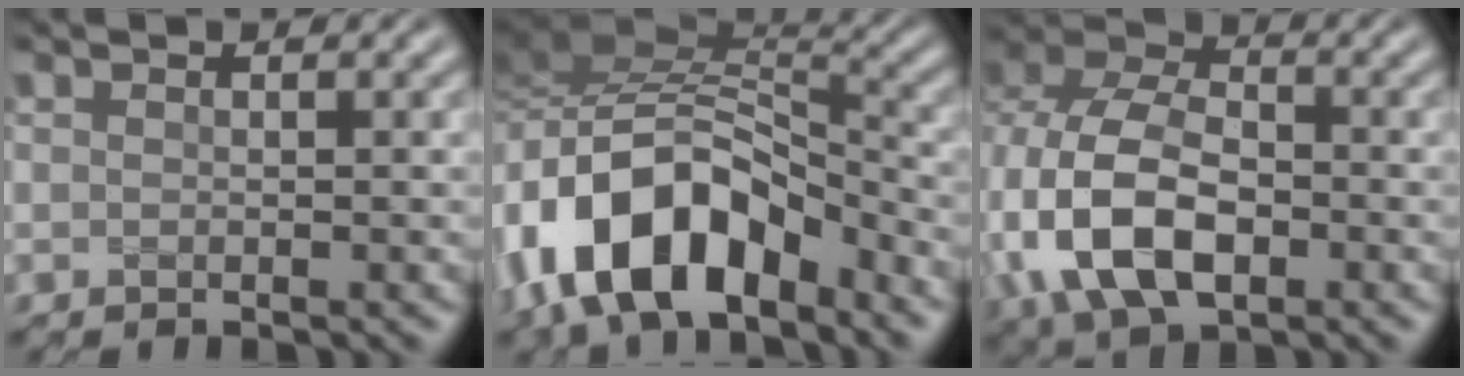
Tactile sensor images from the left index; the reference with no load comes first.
{"total": 12.6, "force": [-6.2, 6.5, 8.9], "torque": [-0.160, 0.004, -0.123]}
{"total": 10.8, "force": [-2.3, 7.1, 7.8], "torque": [-0.182, -0.007, -0.055]}